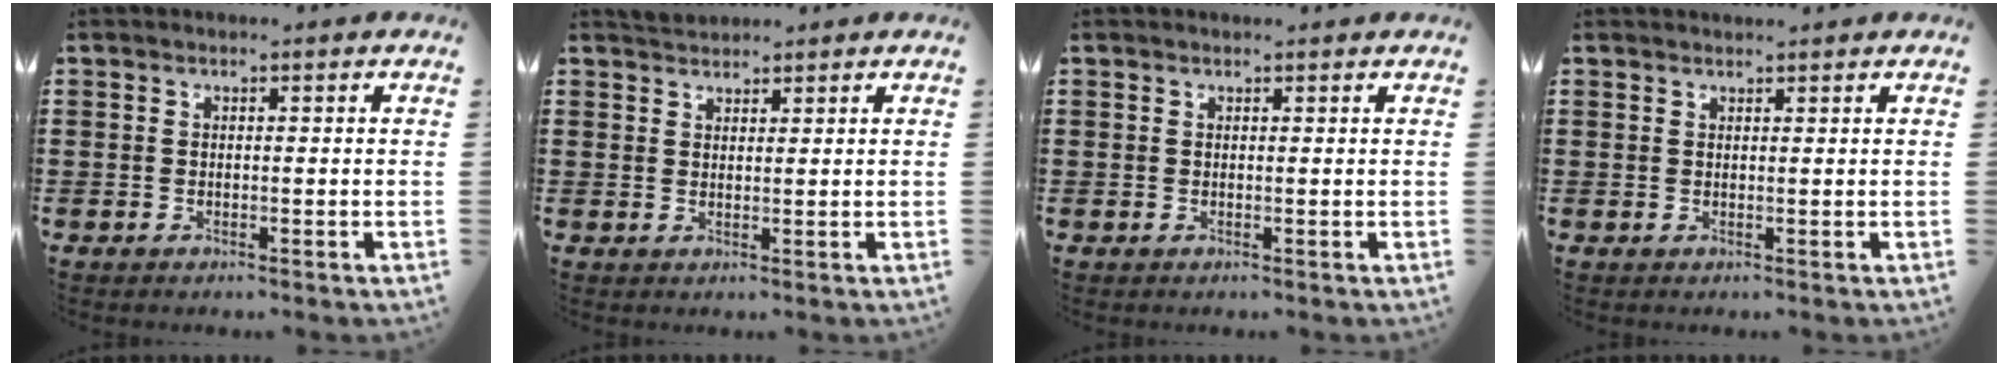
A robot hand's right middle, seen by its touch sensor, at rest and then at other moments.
{"total": 1.1, "force": [1.1, 0.2, -0.2], "torque": [0.000, 0.005, 0.022]}
{"total": 0.0}
{"total": 0.0}